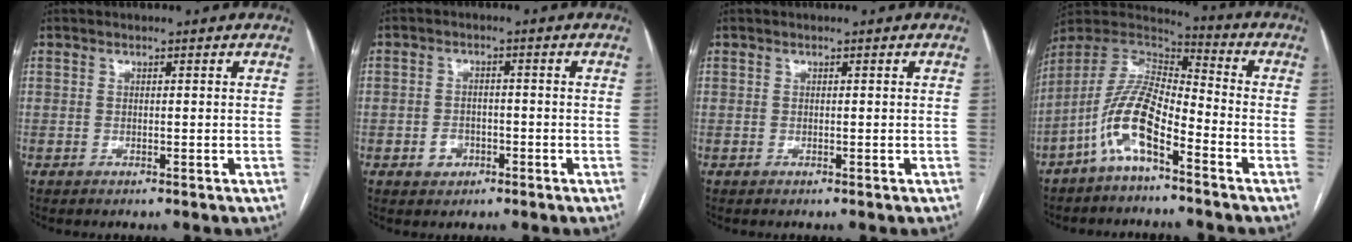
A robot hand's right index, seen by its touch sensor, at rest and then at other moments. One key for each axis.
{"total": 3.0, "fx": -1.2, "fy": 2.5, "fz": 1.1, "tx": -0.012, "ty": 0.006, "tz": -0.014}
{"total": 0.0}
{"total": 11.4, "fx": -5.9, "fy": 3.2, "fz": 9.2, "tx": -0.197, "ty": 0.015, "tz": -0.117}